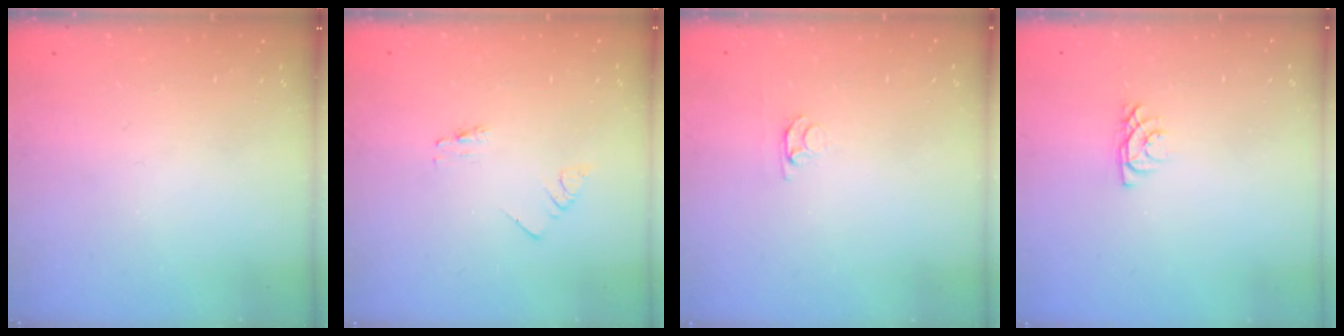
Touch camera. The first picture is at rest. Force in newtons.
{"total": 0.0}
{"total": 2.1, "press": 2.1, "slide": 0.2}
{"total": 3.7, "press": 3.7, "slide": 0.7}